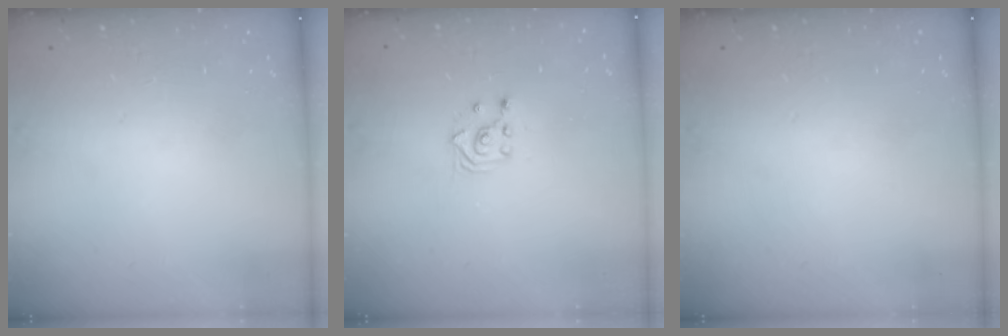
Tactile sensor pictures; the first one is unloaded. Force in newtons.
{"total": 2.9, "press": 2.9, "slide": 0.2}
{"total": 0.0}